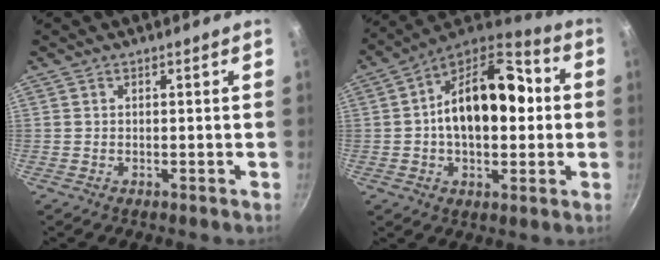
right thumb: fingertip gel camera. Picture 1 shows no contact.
{"total": 20.7, "force": [1.3, 12.4, 16.5], "torque": [-0.231, 0.036, 0.004]}